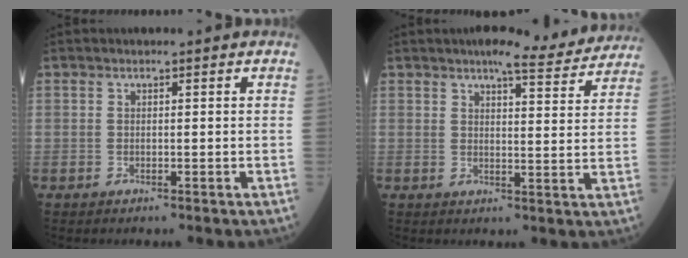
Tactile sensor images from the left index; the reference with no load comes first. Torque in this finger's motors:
{"motor_torque": [0.54, -0.56, 0.19, 0.03]}